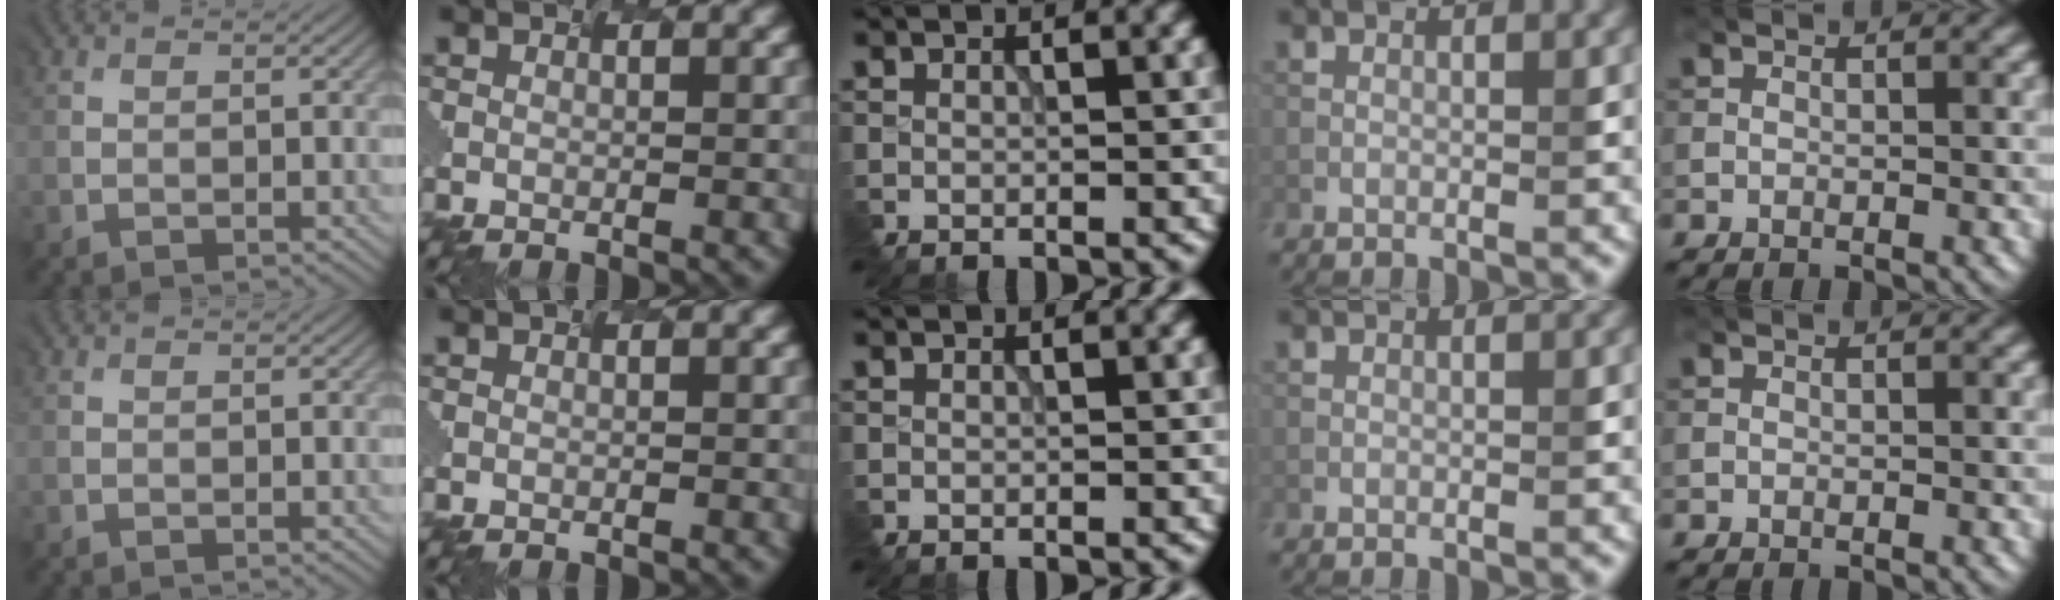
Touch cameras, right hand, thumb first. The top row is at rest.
{}